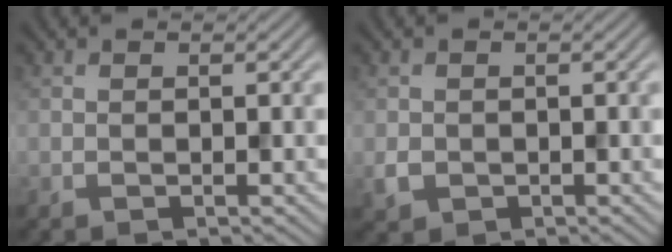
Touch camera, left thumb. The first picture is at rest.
{"total": 1.7, "force": [-0.4, 1.5, 0.7], "torque": [-0.015, -0.007, -0.010]}